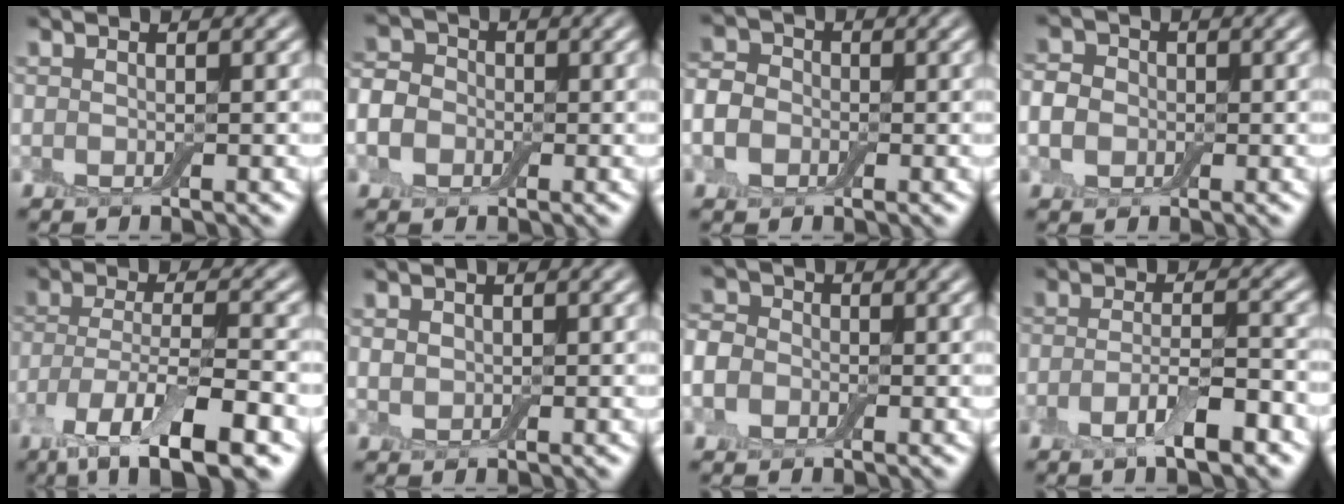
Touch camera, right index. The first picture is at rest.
{"total": 5.1, "force": [-1.1, 4.4, 2.4], "torque": [-0.039, 0.006, -0.043]}
{"total": 4.1, "force": [-0.9, 3.5, 2.0], "torque": [-0.029, 0.003, -0.029]}
{"total": 3.2, "force": [-0.4, 2.8, 1.5], "torque": [-0.023, 0.003, -0.016]}
{"total": 9.4, "force": [-5.0, 2.8, 7.5], "torque": [-0.139, -0.012, -0.092]}
{"total": 1.0, "force": [0.3, 0.9, 0.4], "torque": [-0.009, 0.000, 0.005]}
{"total": 5.0, "force": [-1.0, 4.3, 2.3], "torque": [-0.041, 0.010, -0.047]}
{"total": 4.5, "force": [-2.2, 1.2, 3.7], "torque": [-0.071, 0.002, -0.045]}